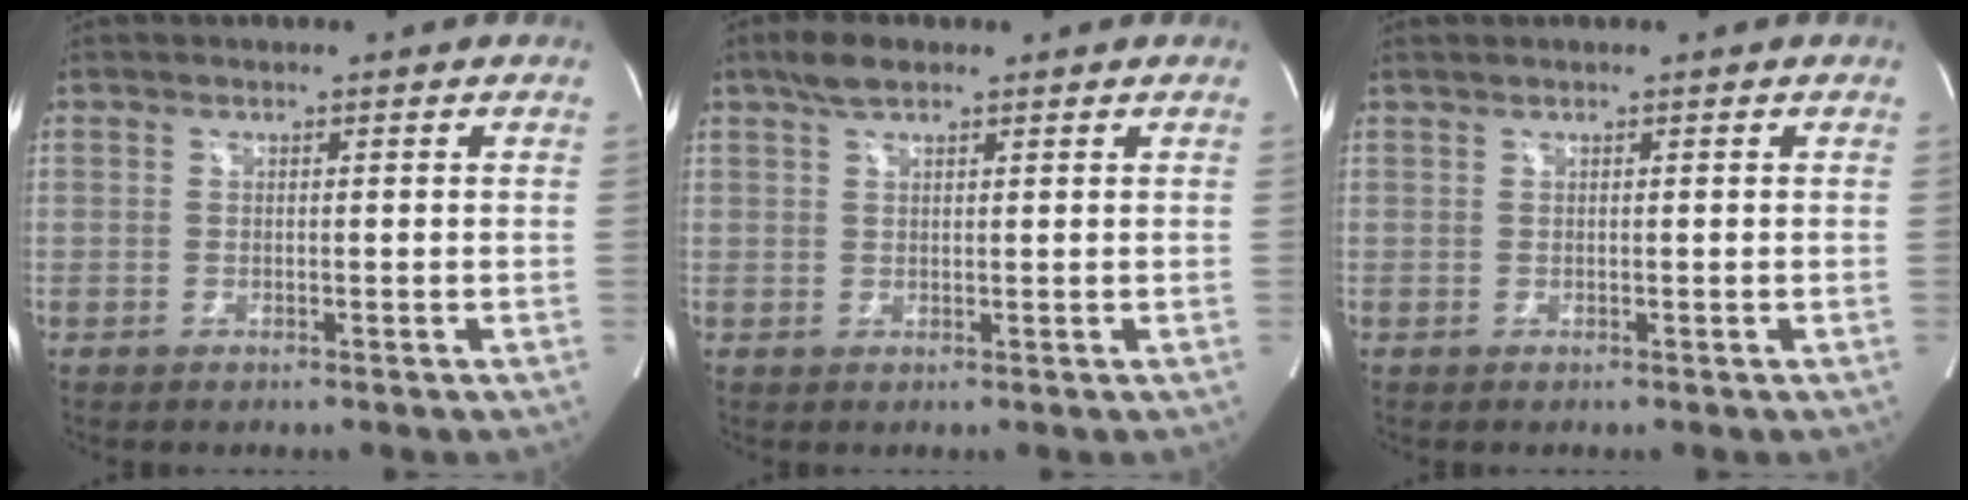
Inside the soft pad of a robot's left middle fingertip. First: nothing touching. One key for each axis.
{"total": 3.3, "fx": 2.4, "fy": 1.1, "fz": 2.0, "tx": -0.048, "ty": 0.012, "tz": 0.047}
{"total": 0.8, "fx": 0.7, "fy": -0.1, "fz": 0.5, "tx": -0.015, "ty": 0.014, "tz": 0.017}